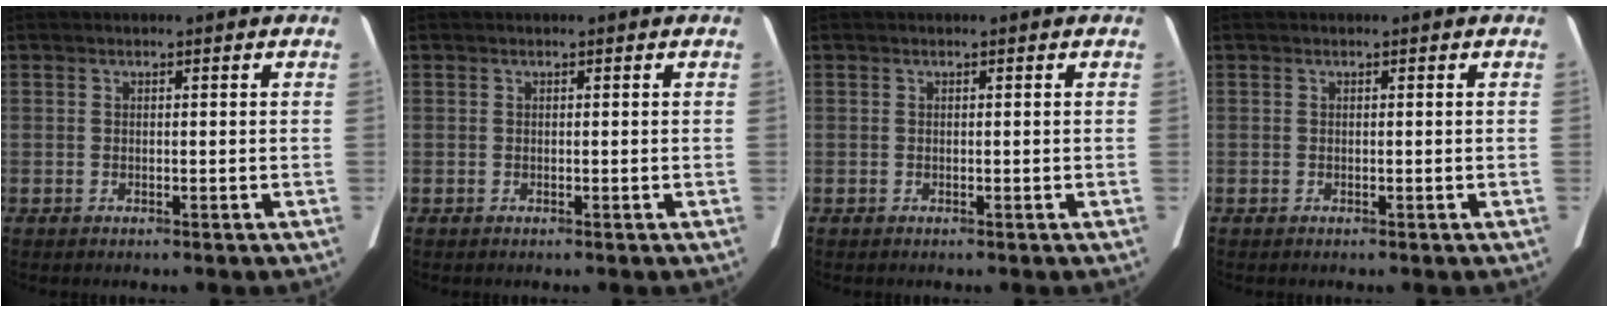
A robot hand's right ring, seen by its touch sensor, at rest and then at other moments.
{"total": 0.0}
{"total": 0.0}
{"total": 0.0}